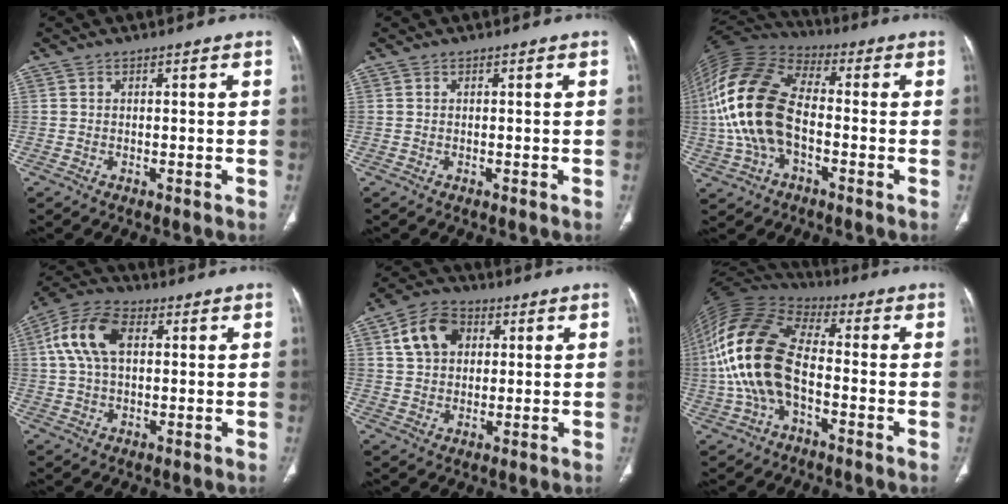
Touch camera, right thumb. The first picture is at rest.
{"total": 0.0}
{"total": 18.9, "force": [-2.0, 10.9, 15.3], "torque": [-0.324, 0.029, -0.043]}
{"total": 11.4, "force": [2.7, 6.8, 8.8], "torque": [-0.180, 0.024, 0.045]}
{"total": 9.9, "force": [3.2, 7.2, 5.9], "torque": [-0.088, 0.005, 0.053]}
{"total": 18.1, "force": [-2.2, 9.9, 15.0], "torque": [-0.317, 0.032, -0.049]}